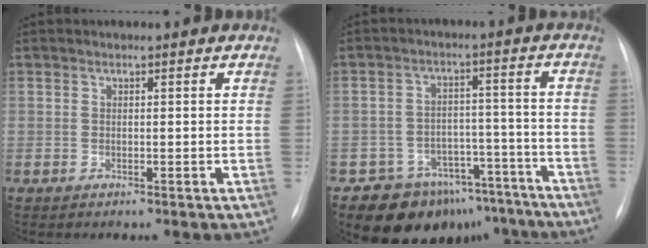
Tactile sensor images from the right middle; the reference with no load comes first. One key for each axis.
{"total": 12.7, "fx": -10.1, "fy": 7.4, "fz": 2.4, "tx": -0.011, "ty": 0.052, "tz": -0.132}